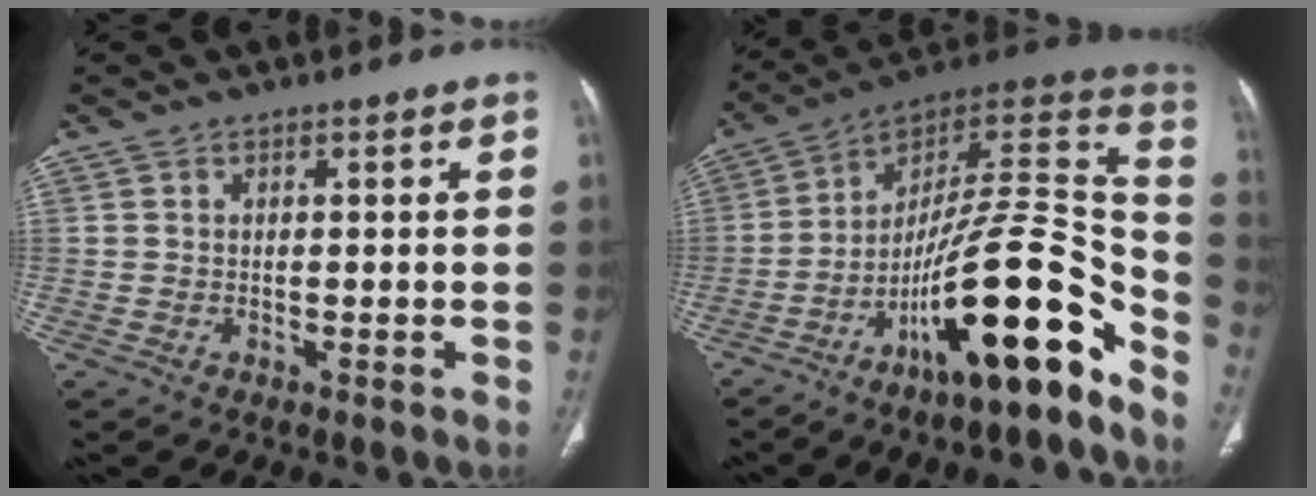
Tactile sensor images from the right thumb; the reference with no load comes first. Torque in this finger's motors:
{"motor_torque": [3.60, 1.41, 1.34, -1.43, 0.86]}